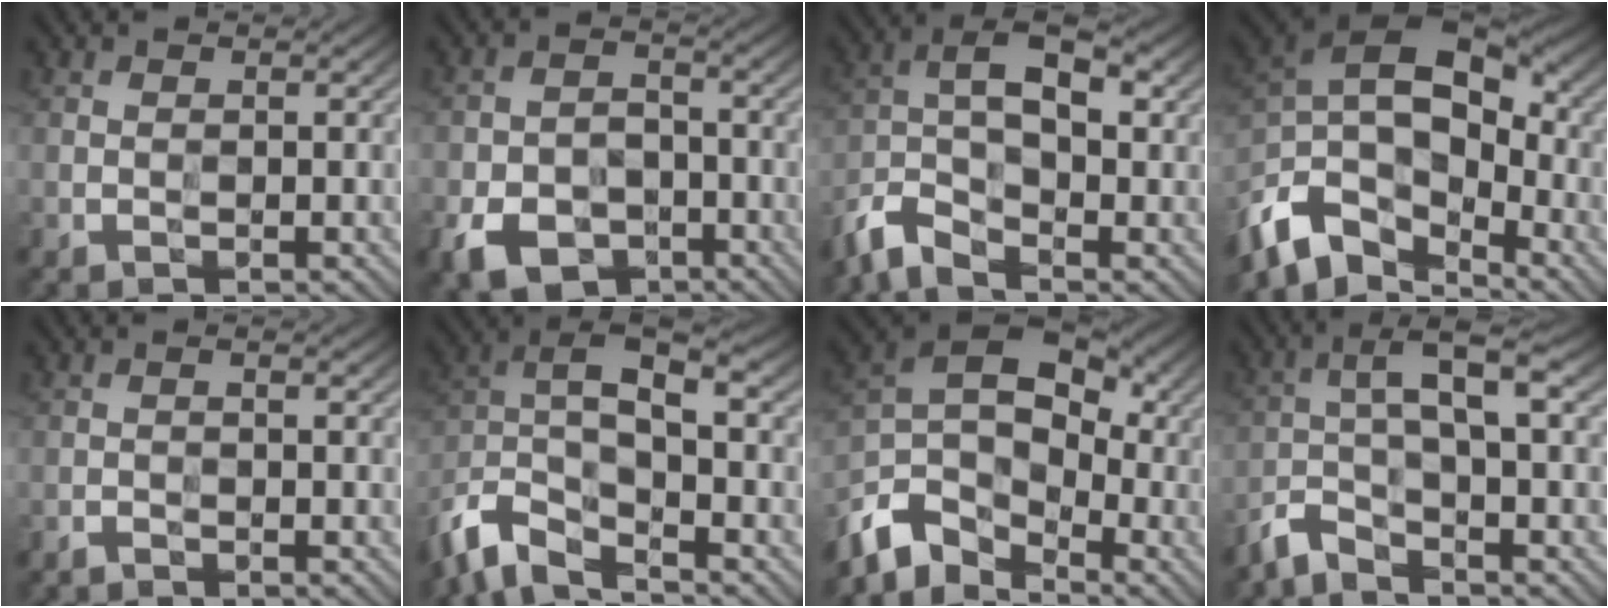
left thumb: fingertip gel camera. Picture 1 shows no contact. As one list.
[{"total": 8.2, "force": [-4.6, 5.4, 4.1], "torque": [-0.080, -0.019, -0.084]}, {"total": 8.0, "force": [-3.4, 3.6, 6.3], "torque": [-0.122, 0.004, -0.085]}, {"total": 14.1, "force": [-5.4, 9.1, 9.3], "torque": [-0.212, -0.003, -0.109]}, {"total": 1.0, "force": [-0.8, 0.1, 0.6], "torque": [-0.012, 0.001, -0.017]}, {"total": 10.4, "force": [-5.6, 3.7, 7.9], "torque": [-0.157, -0.008, -0.116]}, {"total": 10.0, "force": [-5.0, 6.4, 5.9], "torque": [-0.120, -0.003, -0.115]}, {"total": 5.8, "force": [-2.9, 1.3, 4.8], "torque": [-0.098, 0.005, -0.075]}]